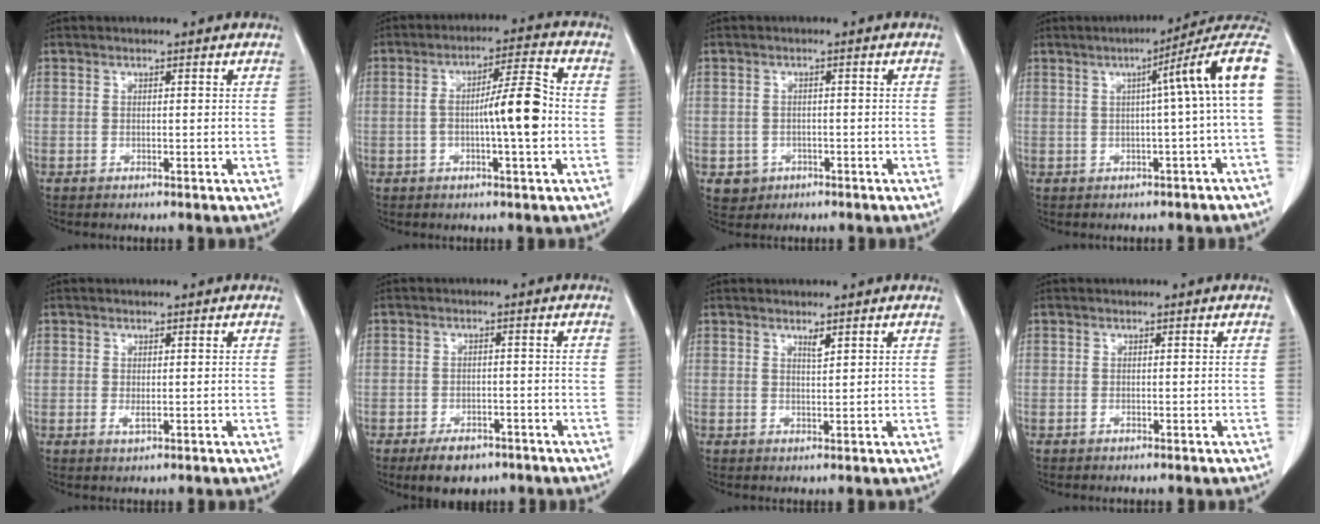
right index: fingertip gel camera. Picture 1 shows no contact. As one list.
[{"total": 8.6, "force": [-1.1, 0.7, 8.5], "torque": [-0.139, 0.015, -0.021]}, {"total": 2.9, "force": [-1.1, 2.6, 0.4], "torque": [-0.001, 0.008, -0.008]}, {"total": 11.2, "force": [2.0, -1.0, 11.0], "torque": [-0.131, 0.034, 0.017]}, {"total": 1.1, "force": [-0.1, 0.6, 0.9], "torque": [-0.016, -0.003, 0.001]}, {"total": 5.3, "force": [-3.8, 2.7, 2.6], "torque": [-0.039, -0.002, -0.052]}, {"total": 1.2, "force": [0.9, 0.1, 0.8], "torque": [-0.017, -0.006, 0.018]}, {"total": 0.0}]